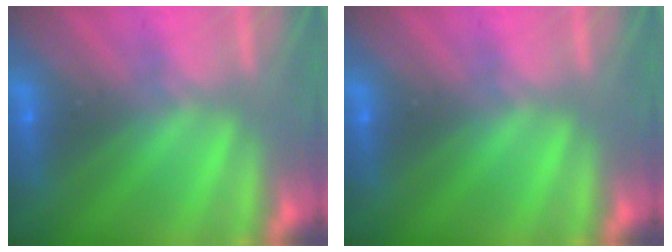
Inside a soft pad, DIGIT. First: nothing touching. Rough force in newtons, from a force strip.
{"total": 0.0}